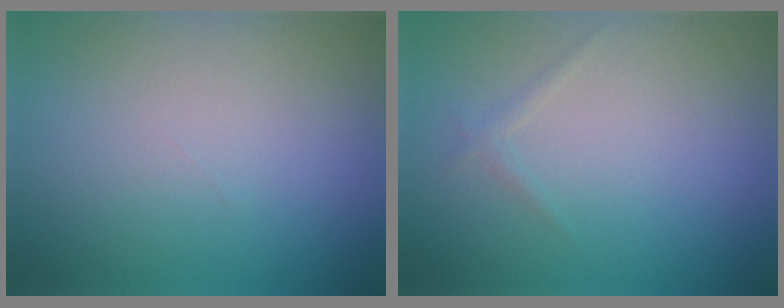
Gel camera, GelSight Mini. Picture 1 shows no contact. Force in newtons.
{"total": 0.7, "press": 0.7, "slide": 0.0}